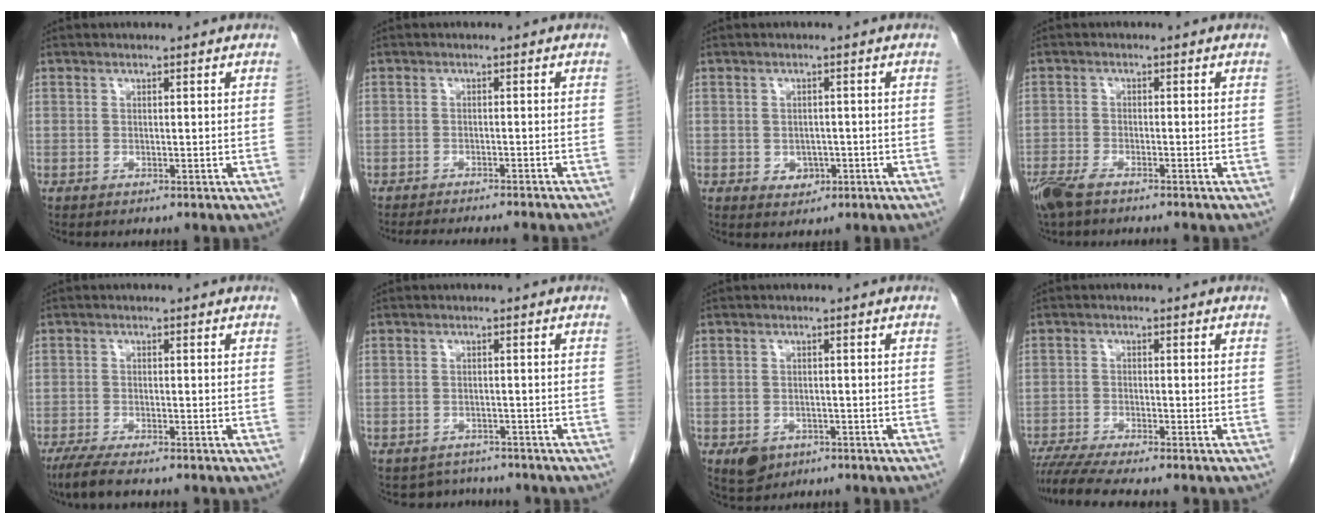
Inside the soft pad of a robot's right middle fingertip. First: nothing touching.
{"total": 10.4, "force": [-9.5, 0.1, 4.2], "torque": [-0.039, -0.015, -0.122]}
{"total": 2.6, "force": [-0.8, 2.1, 1.3], "torque": [-0.015, 0.003, -0.003]}
{"total": 6.0, "force": [-4.9, 1.0, 3.4], "torque": [-0.060, -0.012, -0.085]}
{"total": 4.3, "force": [-3.4, 0.3, 2.7], "torque": [-0.051, -0.012, -0.060]}
{"total": 3.6, "force": [-3.3, 1.4, -0.4], "torque": [0.006, 0.008, -0.047]}
{"total": 3.6, "force": [-1.9, 2.7, 1.5], "torque": [-0.024, 0.000, -0.021]}
{"total": 6.9, "force": [-6.0, -0.5, 3.4], "torque": [-0.052, -0.017, -0.102]}